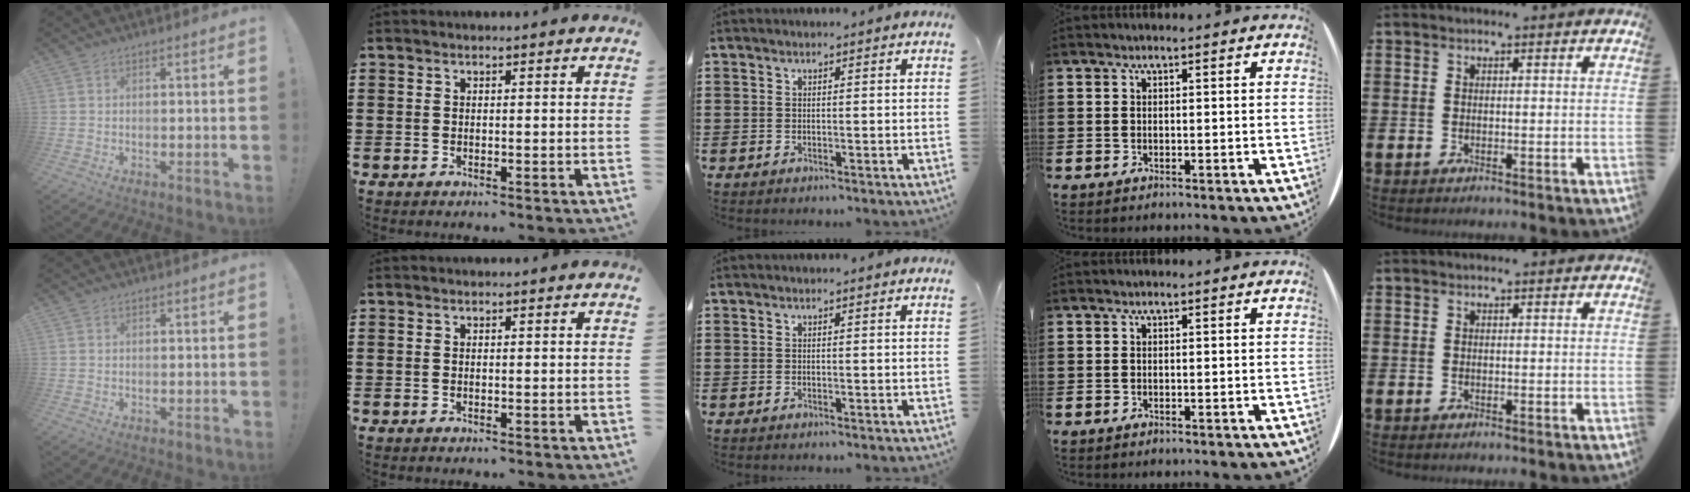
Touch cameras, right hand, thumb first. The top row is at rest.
{}